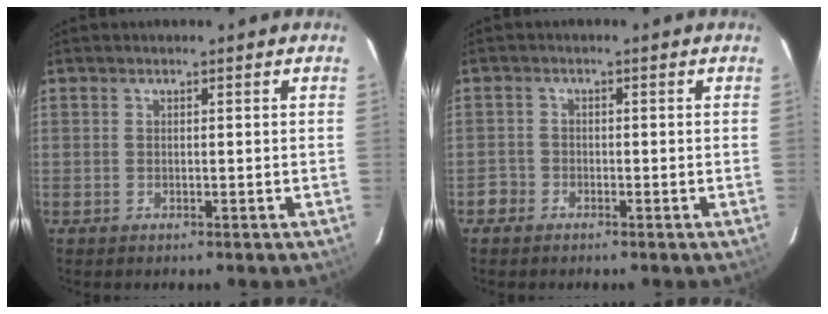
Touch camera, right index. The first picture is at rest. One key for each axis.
{"total": 2.3, "fx": -1.6, "fy": 1.5, "fz": -0.6, "tx": 0.007, "ty": 0.009, "tz": -0.031}